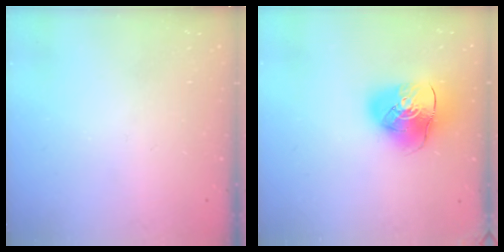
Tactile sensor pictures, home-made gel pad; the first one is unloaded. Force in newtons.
{"total": 12.8, "press": 12.7, "slide": 2.0}